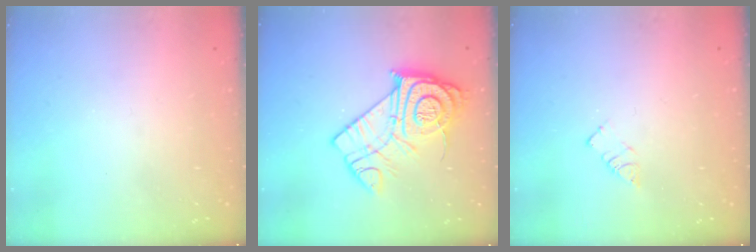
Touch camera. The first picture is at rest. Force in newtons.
{"total": 16.1, "press": 16.1, "slide": 1.1}
{"total": 3.4, "press": 3.4, "slide": 0.2}